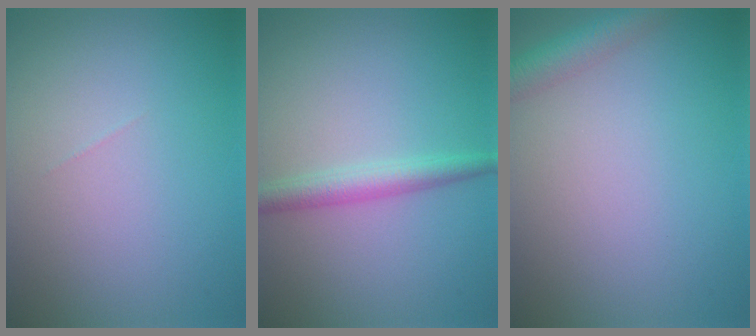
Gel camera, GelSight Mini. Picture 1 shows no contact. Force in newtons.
{"total": 2.5, "press": 2.5, "slide": 0.1}
{"total": 3.0, "press": 3.0, "slide": 0.1}